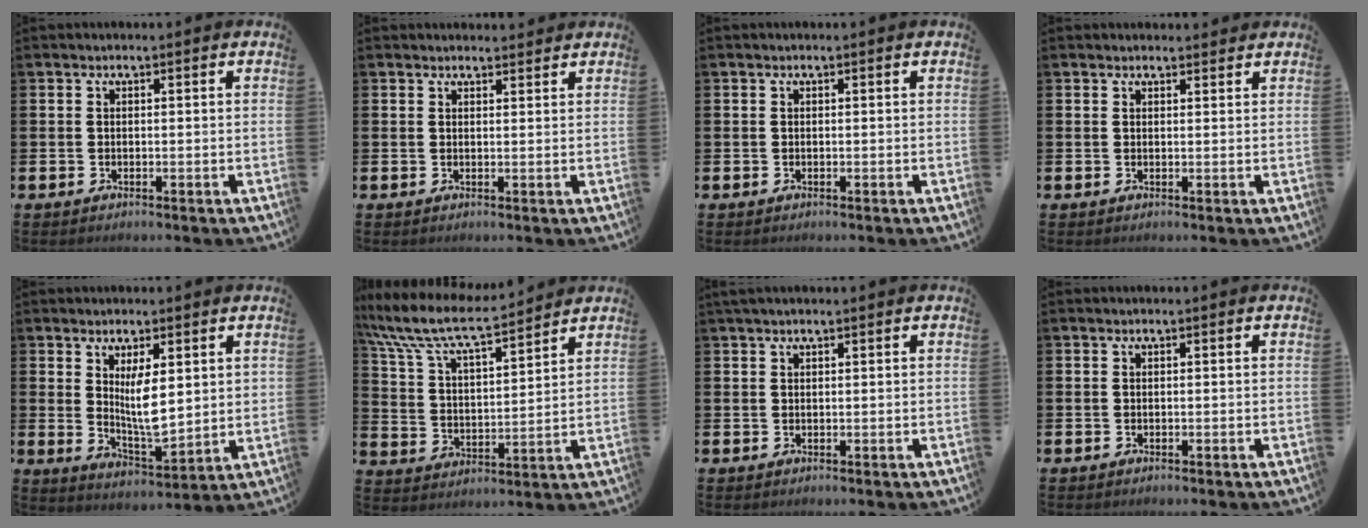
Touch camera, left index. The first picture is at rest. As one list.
[{"total": 1.5, "force": [1.4, 0.3, 0.0], "torque": [0.015, -0.009, 0.023]}, {"total": 0.0}, {"total": 1.2, "force": [1.1, 0.3, 0.0], "torque": [0.023, -0.008, 0.016]}, {"total": 5.9, "force": [2.8, 1.8, 4.9], "torque": [-0.072, -0.035, 0.044]}, {"total": 9.1, "force": [8.3, 1.6, 3.5], "torque": [-0.111, -0.053, 0.142]}, {"total": 1.2, "force": [1.0, 0.2, 0.6], "torque": [-0.011, 0.002, 0.018]}, {"total": 0.0}]